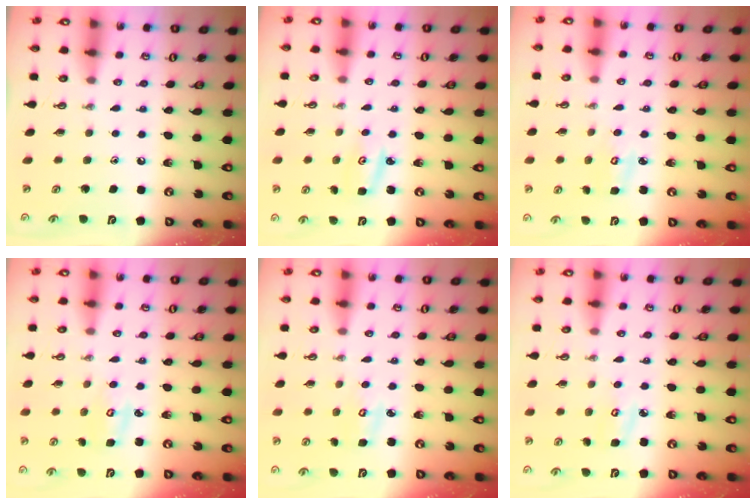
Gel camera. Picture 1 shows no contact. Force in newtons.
{"total": 2.7, "press": 2.7, "slide": 0.2}
{"total": 2.9, "press": 2.9, "slide": 0.2}
{"total": 3.6, "press": 3.6, "slide": 0.2}
{"total": 2.9, "press": 2.9, "slide": 0.2}
{"total": 4.3, "press": 4.3, "slide": 0.4}